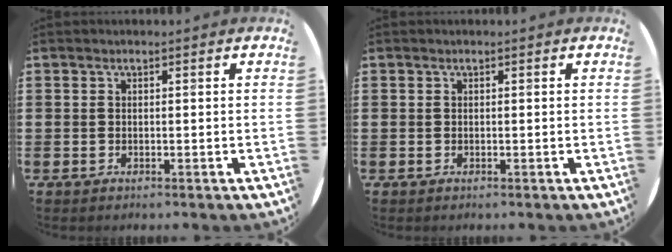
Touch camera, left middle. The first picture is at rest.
{"total": 0.0}